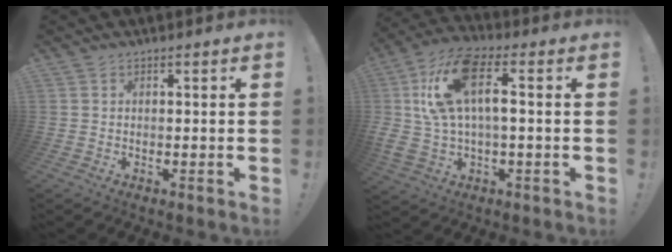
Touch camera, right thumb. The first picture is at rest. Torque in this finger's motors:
{"motor_torque": [2.34, 2.42, 0.40, 0.21, 0.55]}